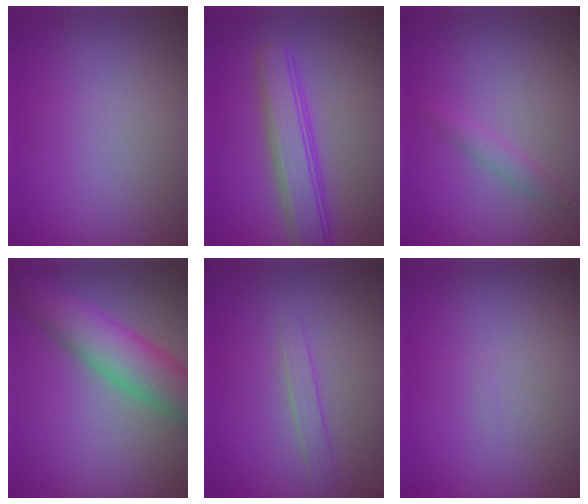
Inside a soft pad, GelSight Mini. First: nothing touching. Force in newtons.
{"total": 4.5, "press": 4.5, "slide": 0.1}
{"total": 1.5, "press": 1.5, "slide": 0.1}
{"total": 6.6, "press": 6.6, "slide": 0.2}
{"total": 1.2, "press": 1.2, "slide": 0.0}
{"total": 0.0}